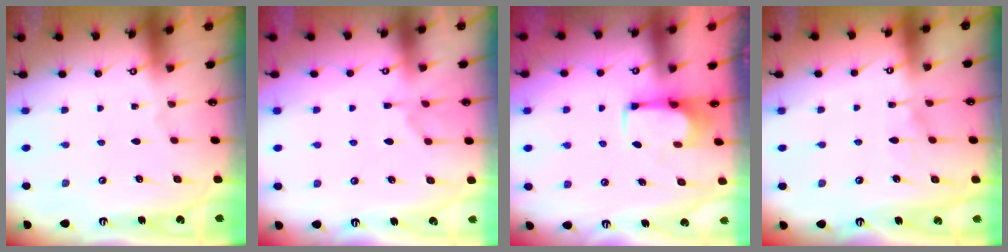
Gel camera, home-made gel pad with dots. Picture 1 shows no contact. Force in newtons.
{"total": 1.6, "press": 0.8, "slide": 1.4}
{"total": 2.5, "press": 2.4, "slide": 0.9}
{"total": 4.4, "press": 4.3, "slide": 0.4}